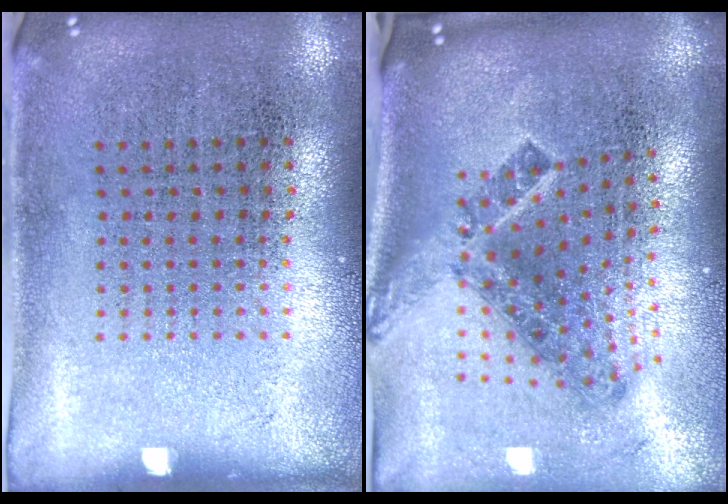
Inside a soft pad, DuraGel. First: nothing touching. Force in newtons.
{"total": 2.1, "press": 1.3, "slide": 1.6}